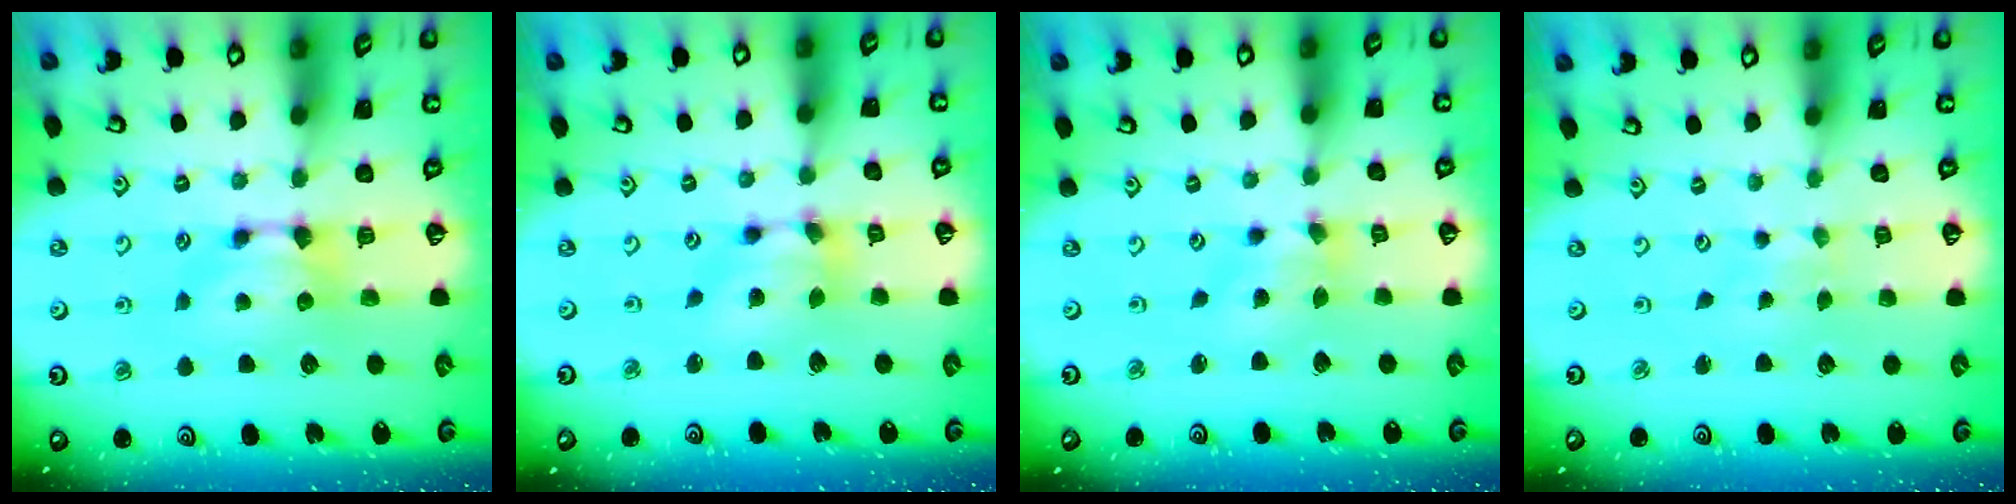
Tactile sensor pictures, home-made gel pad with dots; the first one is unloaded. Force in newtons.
{"total": 5.5, "press": 5.1, "slide": 2.1}
{"total": 1.5, "press": 0.7, "slide": 1.3}
{"total": 4.6, "press": 4.6, "slide": 0.1}